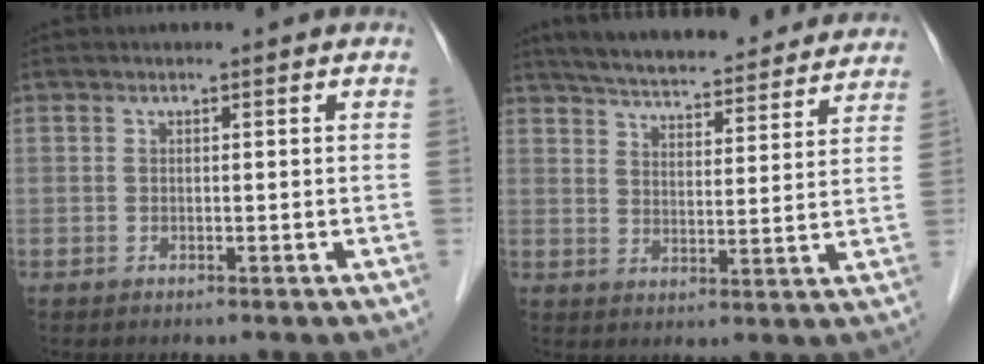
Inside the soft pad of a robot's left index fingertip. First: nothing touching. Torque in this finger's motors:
{"motor_torque": [-0.14, -0.83, 0.51, 0.12]}